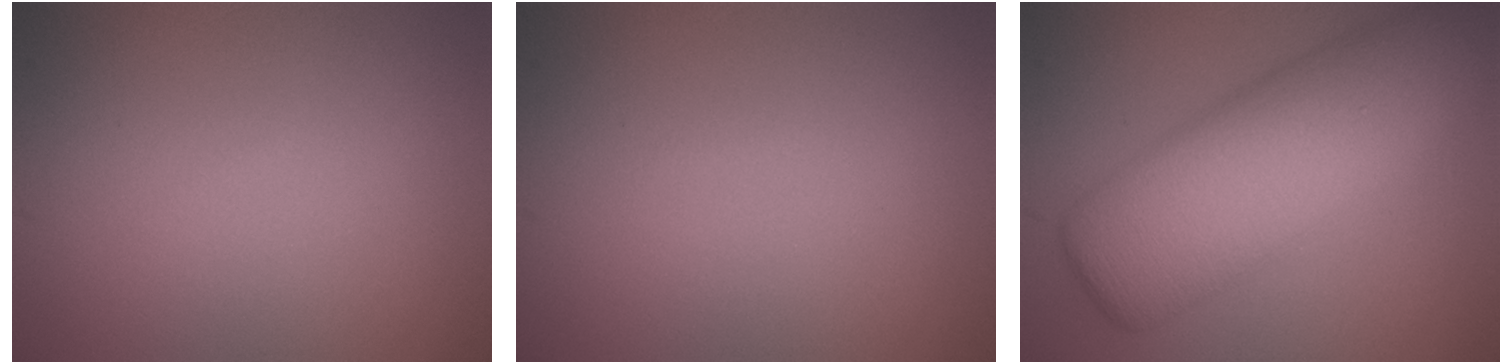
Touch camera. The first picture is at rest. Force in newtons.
{"total": 0.0}
{"total": 9.4, "press": 9.4, "slide": 0.1}